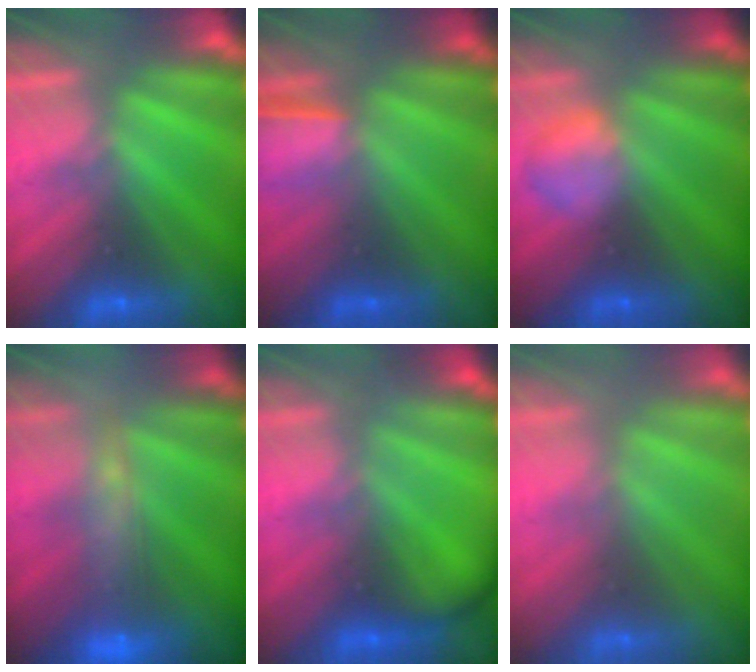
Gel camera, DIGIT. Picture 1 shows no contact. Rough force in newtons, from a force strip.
{"total": 1.4}
{"total": 2.2}
{"total": 9.8}
{"total": 2.3}
{"total": 3.0}